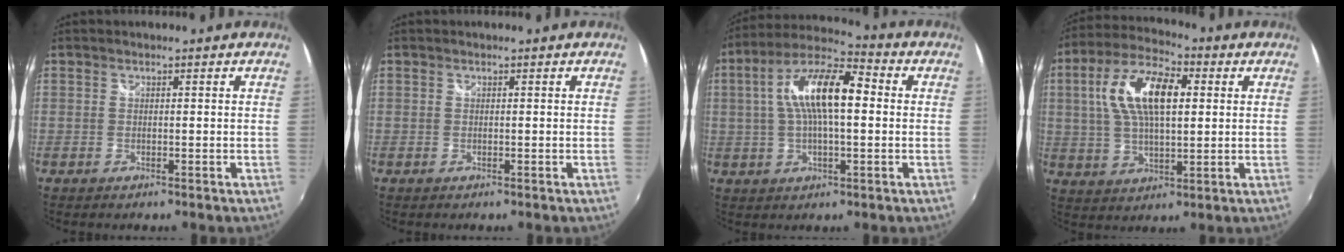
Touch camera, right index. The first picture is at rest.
{"total": 0.0}
{"total": 14.5, "force": [1.8, 5.1, 13.4], "torque": [-0.248, 0.024, 0.022]}
{"total": 14.4, "force": [3.2, 6.4, 12.5], "torque": [-0.239, 0.023, 0.054]}